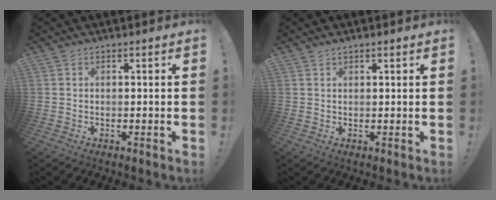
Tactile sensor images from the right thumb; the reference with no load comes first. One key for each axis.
{"total": 0.6, "fx": 0.6, "fy": -0.1, "fz": 0.2, "tx": -0.002, "ty": -0.002, "tz": 0.010}